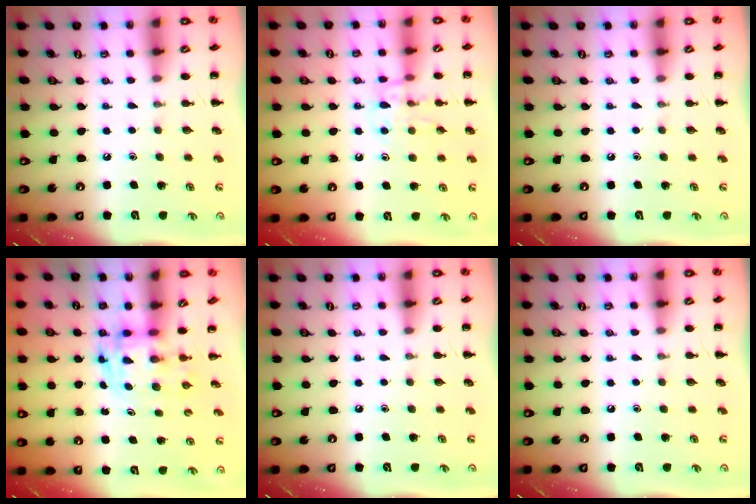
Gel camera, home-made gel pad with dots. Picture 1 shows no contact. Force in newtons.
{"total": 11.0, "press": 11.0, "slide": 0.7}
{"total": 0.0}
{"total": 3.6, "press": 3.5, "slide": 0.6}
{"total": 0.0}
{"total": 0.0}